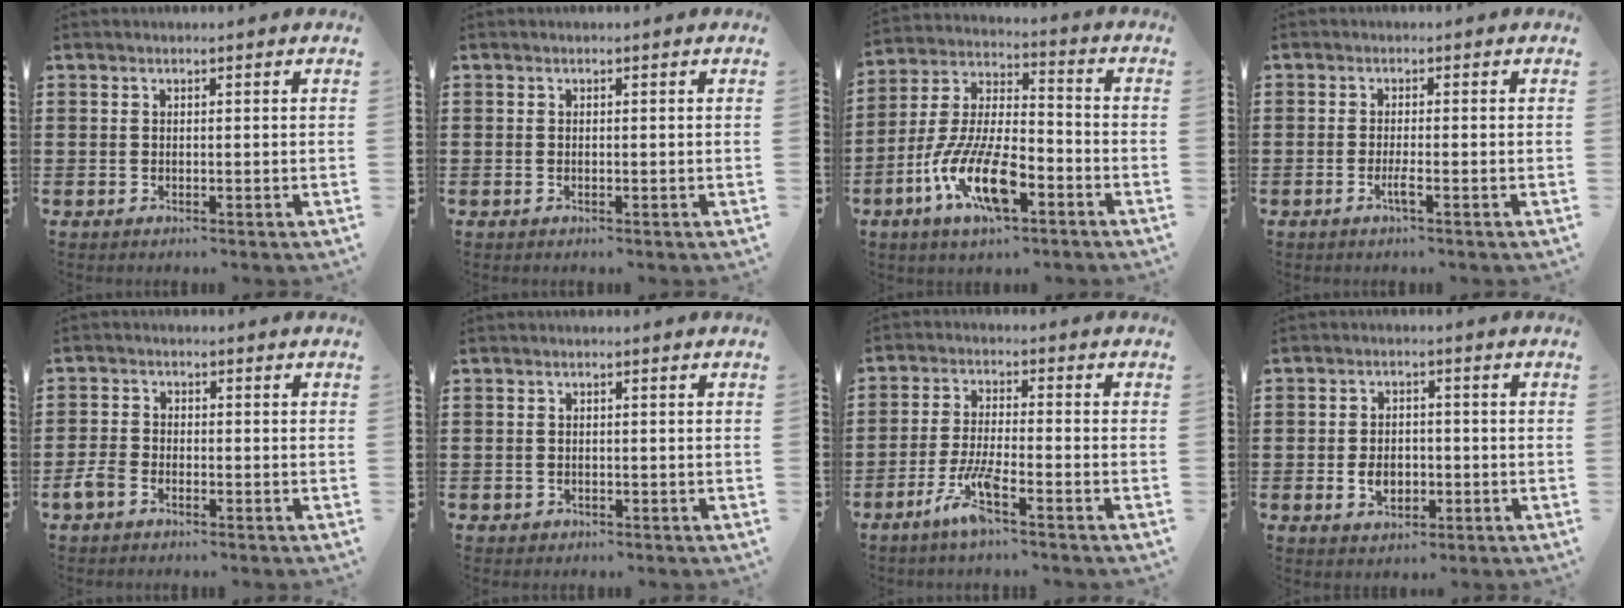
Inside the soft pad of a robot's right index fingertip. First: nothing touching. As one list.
[{"total": 0.0}, {"total": 13.1, "force": [-6.7, 4.4, 10.4], "torque": [-0.233, -0.005, -0.129]}, {"total": 2.1, "force": [-1.1, 0.0, 1.9], "torque": [-0.046, -0.008, -0.023]}, {"total": 2.8, "force": [-2.0, 1.4, 1.4], "torque": [-0.048, -0.002, -0.045]}, {"total": 0.7, "force": [-0.5, 0.5, 0.1], "torque": [-0.004, 0.001, -0.011]}, {"total": 6.4, "force": [-4.0, 0.6, 4.9], "torque": [-0.114, -0.013, -0.077]}, {"total": 3.9, "force": [-1.0, 2.7, 2.6], "torque": [-0.047, -0.001, -0.019]}]